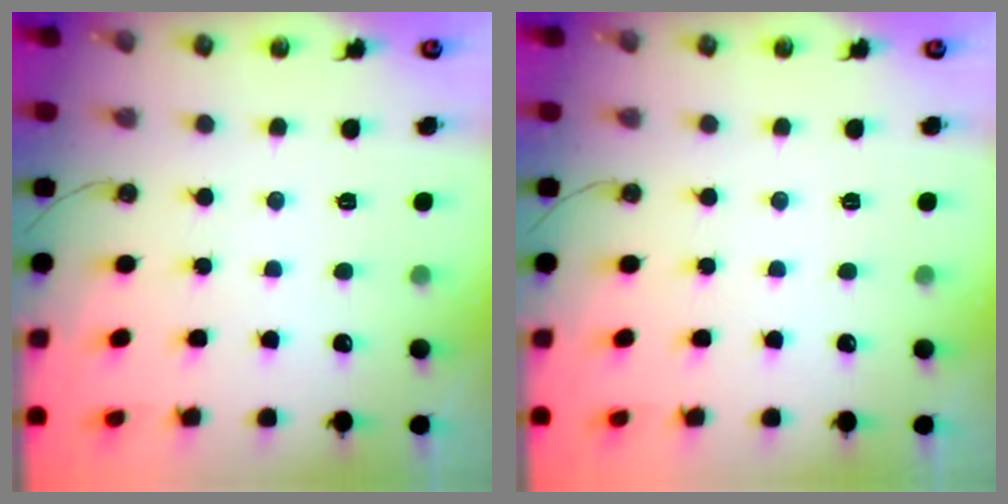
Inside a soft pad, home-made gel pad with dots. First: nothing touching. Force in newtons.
{"total": 0.0}